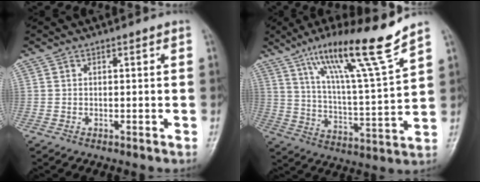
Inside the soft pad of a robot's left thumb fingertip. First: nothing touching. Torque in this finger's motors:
{"motor_torque": [0.60, 0.33, 1.58, -1.19, 0.28]}